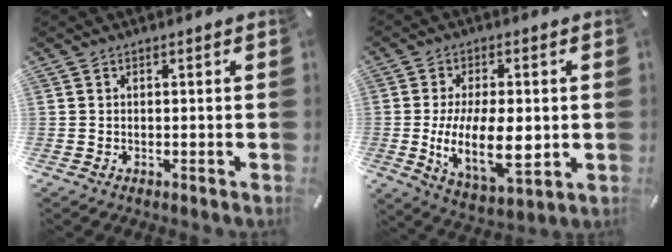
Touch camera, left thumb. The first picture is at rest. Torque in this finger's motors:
{"motor_torque": [-0.19, 1.43, 0.50, 0.14, 0.37]}